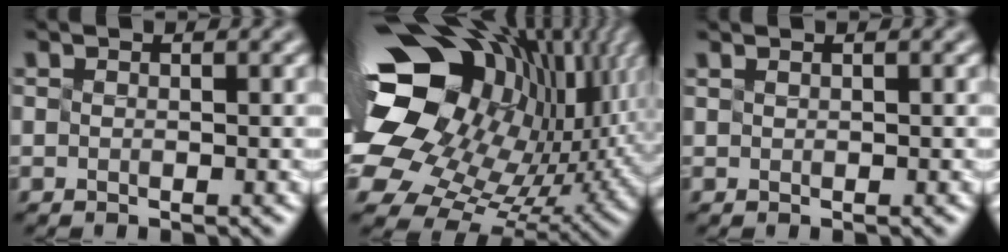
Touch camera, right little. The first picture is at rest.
{"total": 18.2, "force": [4.0, 13.2, 11.9], "torque": [-0.223, -0.016, 0.100]}
{"total": 1.4, "force": [0.9, 0.7, 0.8], "torque": [0.001, 0.010, -0.002]}